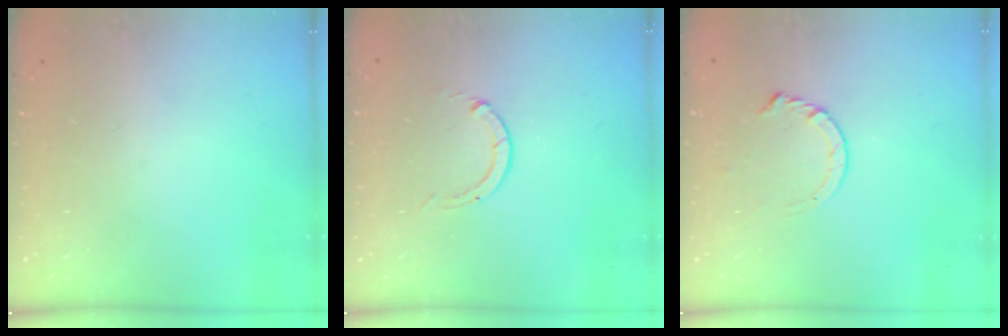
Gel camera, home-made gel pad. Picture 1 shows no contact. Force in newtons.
{"total": 0.0}
{"total": 4.4, "press": 4.4, "slide": 0.5}